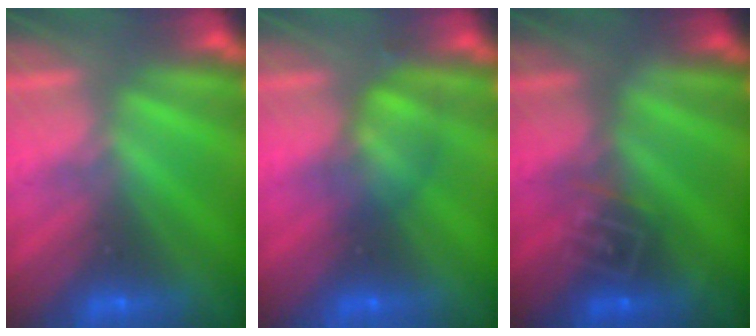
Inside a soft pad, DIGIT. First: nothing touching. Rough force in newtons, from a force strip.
{"total": 2.4}
{"total": 2.9}